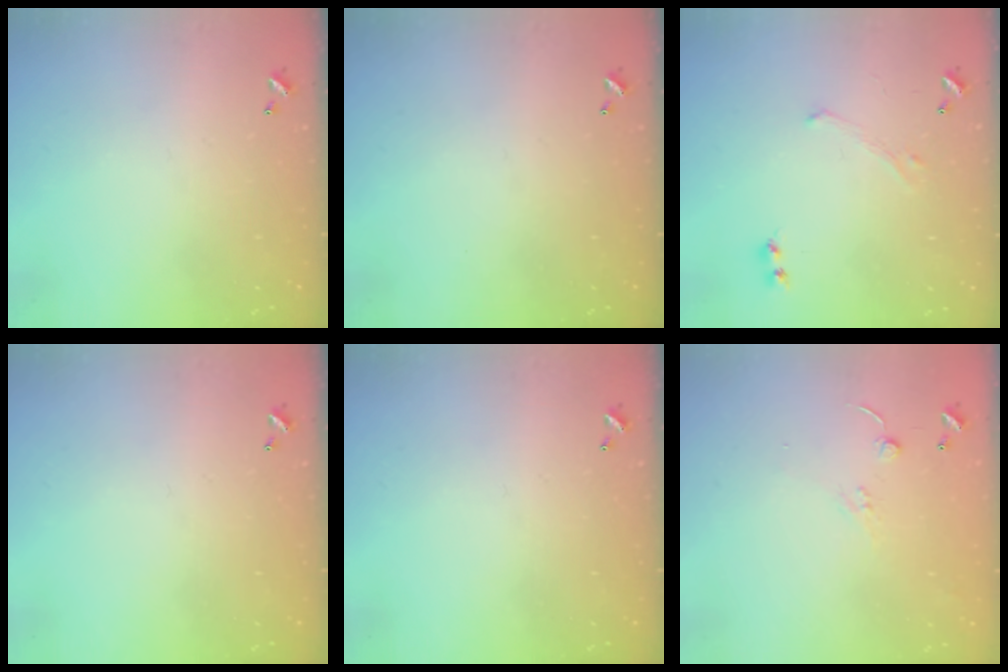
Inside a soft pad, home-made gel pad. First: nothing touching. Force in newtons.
{"total": 0.0}
{"total": 0.0}
{"total": 0.0}
{"total": 0.0}
{"total": 7.1, "press": 7.1, "slide": 0.6}